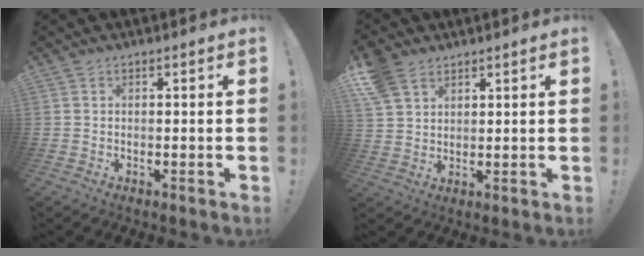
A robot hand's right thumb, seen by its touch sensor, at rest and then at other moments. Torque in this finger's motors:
{"motor_torque": [-0.65, 1.55, 0.33, 0.06, 0.08]}